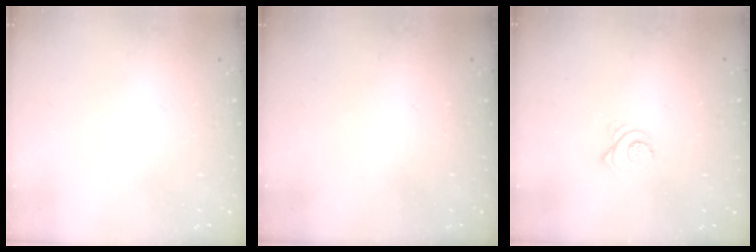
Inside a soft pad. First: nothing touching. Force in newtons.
{"total": 0.0}
{"total": 3.6, "press": 3.6, "slide": 0.1}